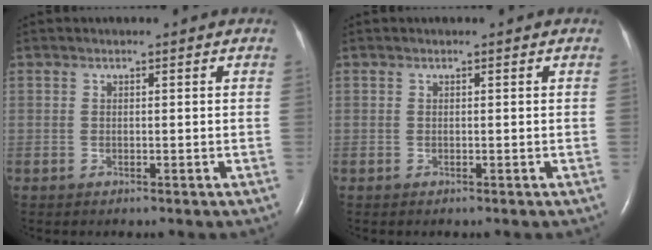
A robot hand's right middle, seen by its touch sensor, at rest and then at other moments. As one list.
[{"total": 0.0}]